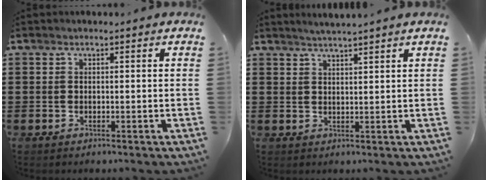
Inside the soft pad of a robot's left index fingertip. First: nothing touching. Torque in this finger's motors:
{"motor_torque": [2.14, 0.00, 0.17, 0.04]}